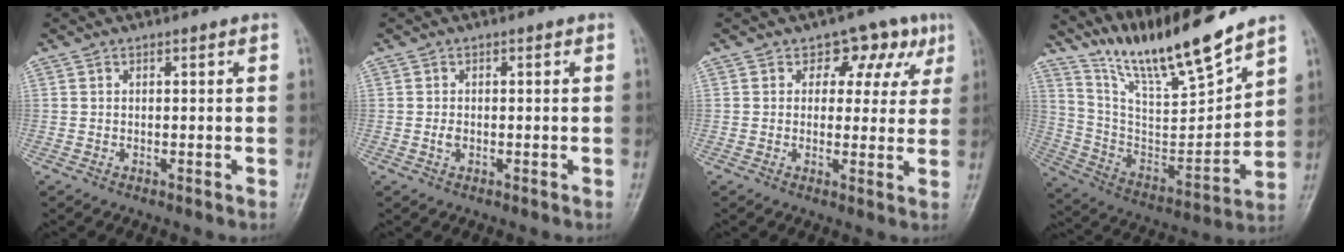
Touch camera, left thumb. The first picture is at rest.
{"total": 1.3, "force": [-0.3, 0.8, 0.9], "torque": [-0.017, -0.001, -0.006]}
{"total": 7.5, "force": [3.4, 5.5, 3.8], "torque": [0.006, -0.004, 0.037]}
{"total": 18.2, "force": [15.3, 2.3, 9.5], "torque": [-0.138, -0.090, 0.288]}